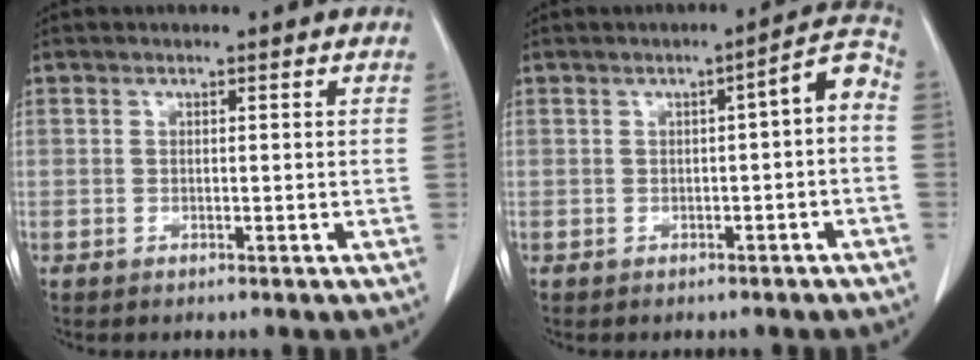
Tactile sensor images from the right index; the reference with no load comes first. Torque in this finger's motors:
{"motor_torque": [0.45, -0.11, 0.16, 0.04]}